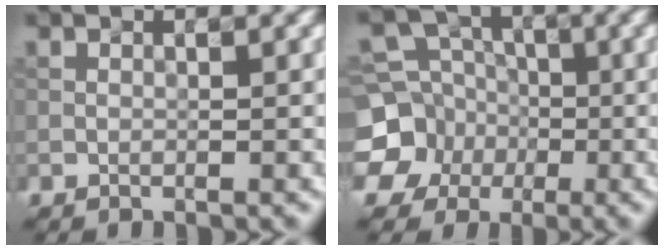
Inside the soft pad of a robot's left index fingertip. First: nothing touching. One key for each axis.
{"total": 8.2, "fx": -1.9, "fy": 7.6, "fz": 2.6, "tx": -0.056, "ty": 0.000, "tz": -0.061}